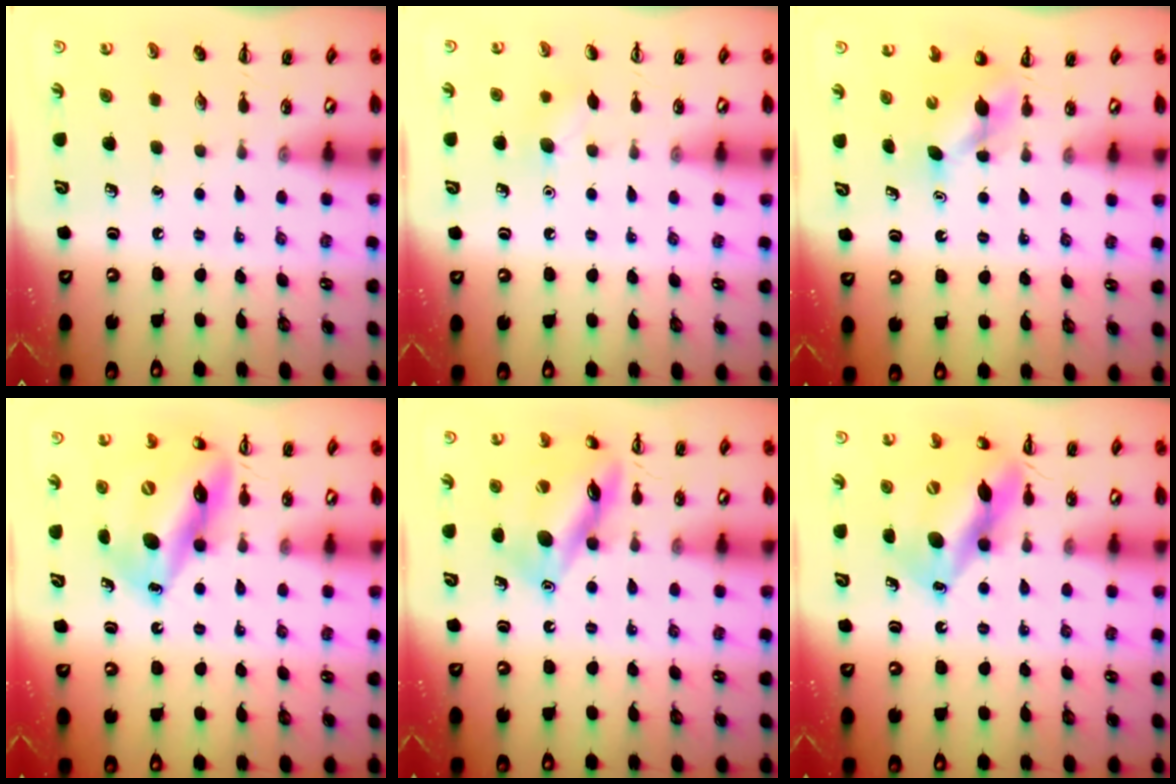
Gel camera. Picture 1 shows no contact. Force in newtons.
{"total": 6.1, "press": 5.9, "slide": 1.7}
{"total": 4.0, "press": 3.8, "slide": 1.0}
{"total": 15.5, "press": 14.7, "slide": 4.8}
{"total": 15.0, "press": 15.0, "slide": 1.4}
{"total": 14.0, "press": 13.5, "slide": 3.9}